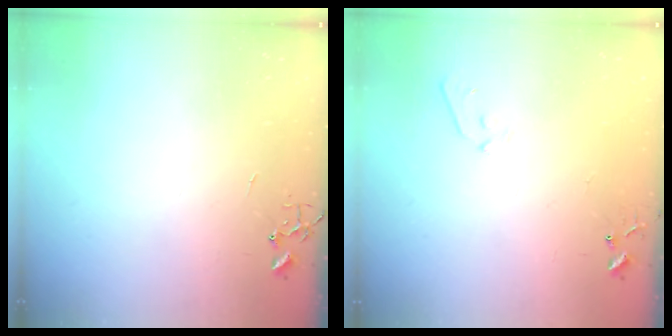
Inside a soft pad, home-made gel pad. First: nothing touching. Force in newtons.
{"total": 5.2, "press": 5.2, "slide": 0.5}